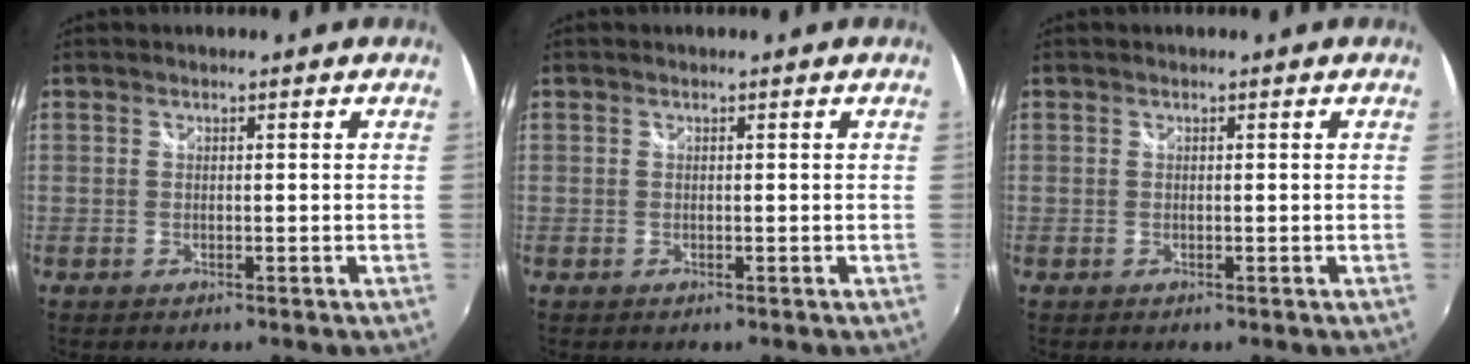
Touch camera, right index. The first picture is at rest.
{"total": 0.0}
{"total": 0.0}